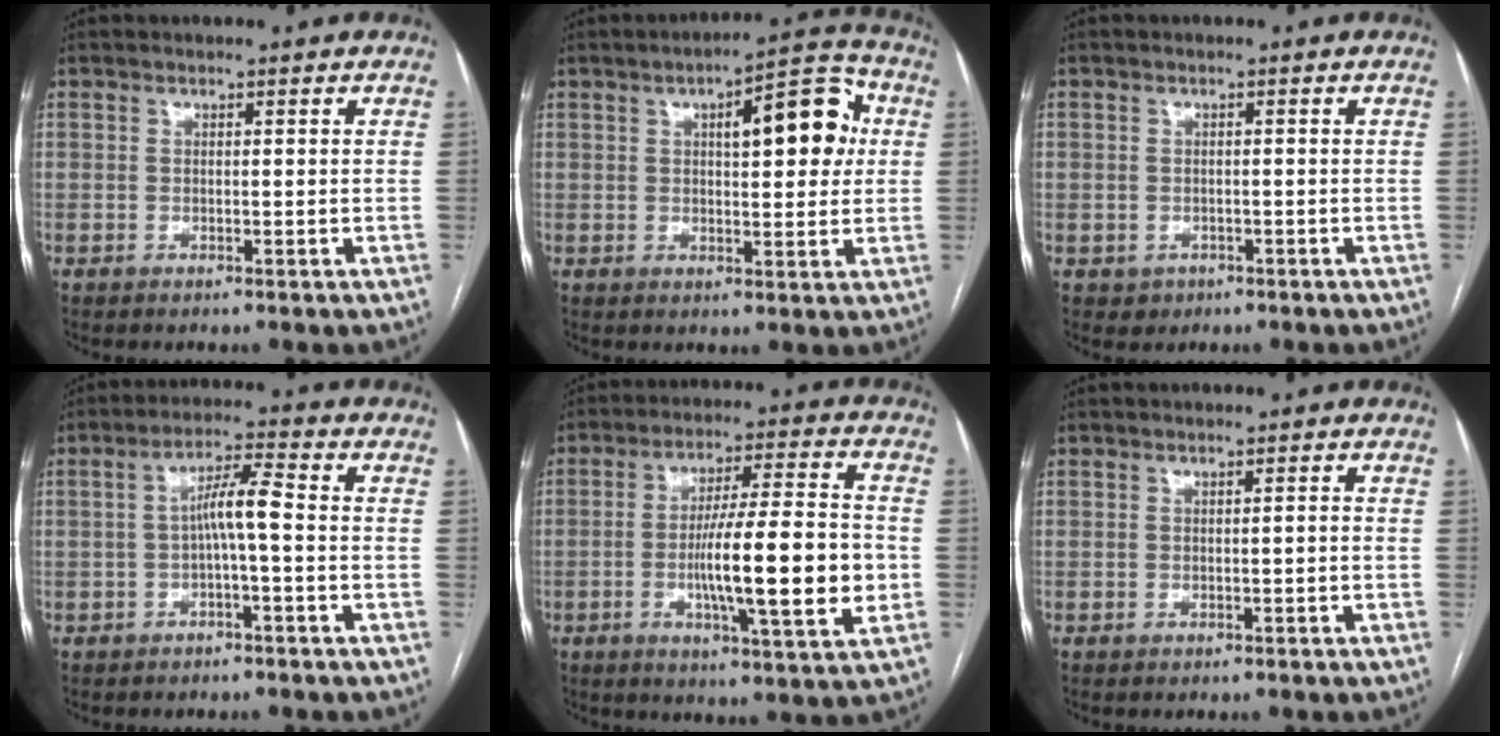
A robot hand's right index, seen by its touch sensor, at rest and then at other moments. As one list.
[{"total": 11.3, "force": [2.7, 3.5, 10.4], "torque": [-0.136, 0.030, 0.034]}, {"total": 2.2, "force": [-0.8, 2.1, 0.2], "torque": [0.004, 0.008, -0.008]}, {"total": 5.4, "force": [-0.6, 0.3, 5.3], "torque": [-0.090, 0.021, -0.010]}, {"total": 15.9, "force": [-2.6, 1.3, 15.6], "torque": [-0.254, -0.002, -0.043]}, {"total": 0.6, "force": [-0.2, 0.1, 0.5], "torque": [-0.008, 0.002, -0.002]}]